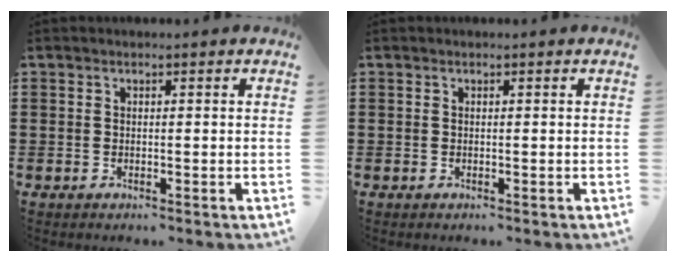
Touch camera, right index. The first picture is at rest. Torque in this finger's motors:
{"motor_torque": [0.00, 0.00, 0.00, 0.00]}